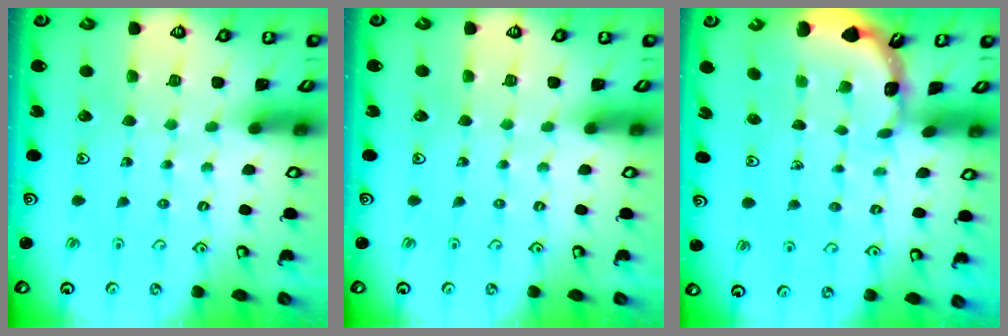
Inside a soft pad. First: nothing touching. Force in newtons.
{"total": 0.0}
{"total": 1.7, "press": 1.7, "slide": 0.1}